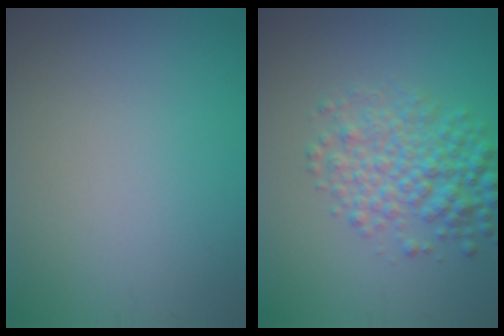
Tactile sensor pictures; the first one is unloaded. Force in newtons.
{"total": 5.0, "press": 5.0, "slide": 0.1}